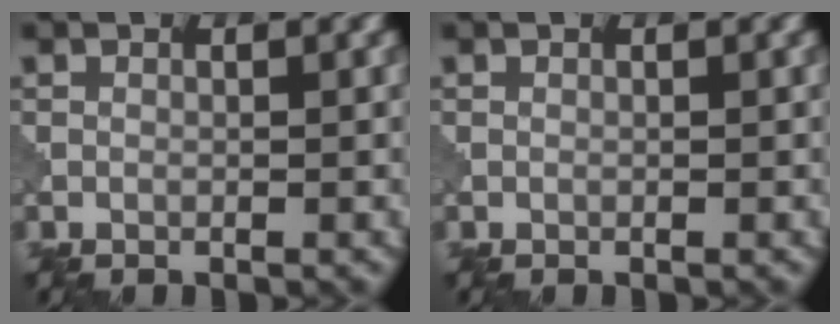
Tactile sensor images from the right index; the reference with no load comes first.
{"total": 0.0}